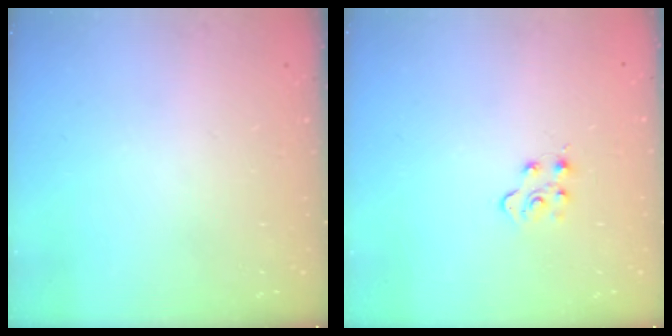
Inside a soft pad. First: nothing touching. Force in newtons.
{"total": 4.6, "press": 4.6, "slide": 0.4}